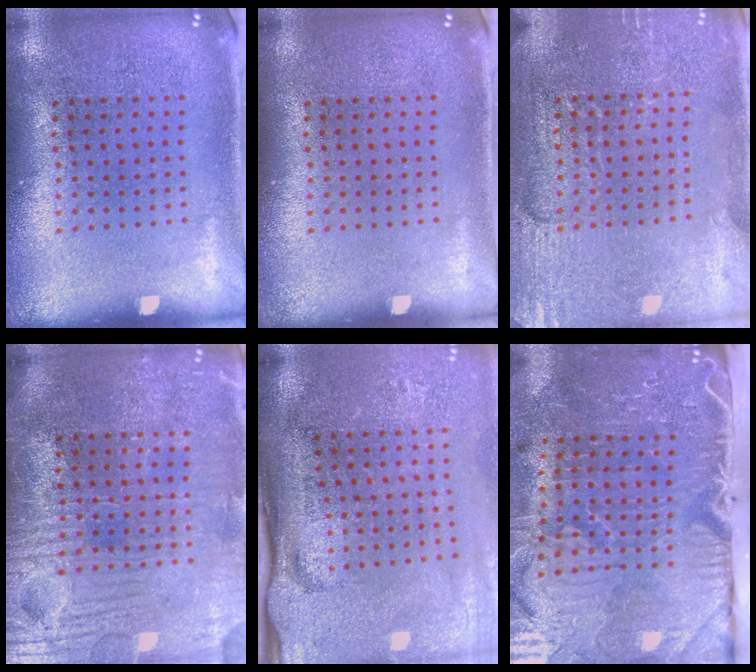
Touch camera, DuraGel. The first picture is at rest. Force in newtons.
{"total": 0.0}
{"total": 2.9, "press": 2.8, "slide": 0.2}
{"total": 4.0, "press": 3.8, "slide": 1.3}
{"total": 4.4, "press": 3.6, "slide": 2.6}
{"total": 5.4, "press": 4.4, "slide": 3.2}